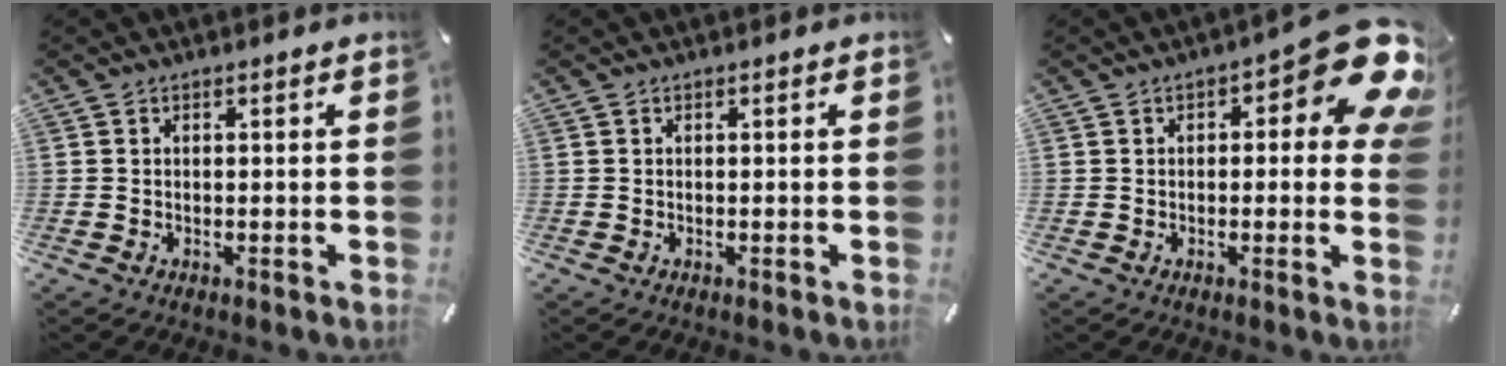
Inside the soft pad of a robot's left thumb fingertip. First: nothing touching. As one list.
[{"total": 0.0}, {"total": 13.8, "force": [5.2, 5.4, 11.6], "torque": [-0.137, -0.045, 0.087]}]